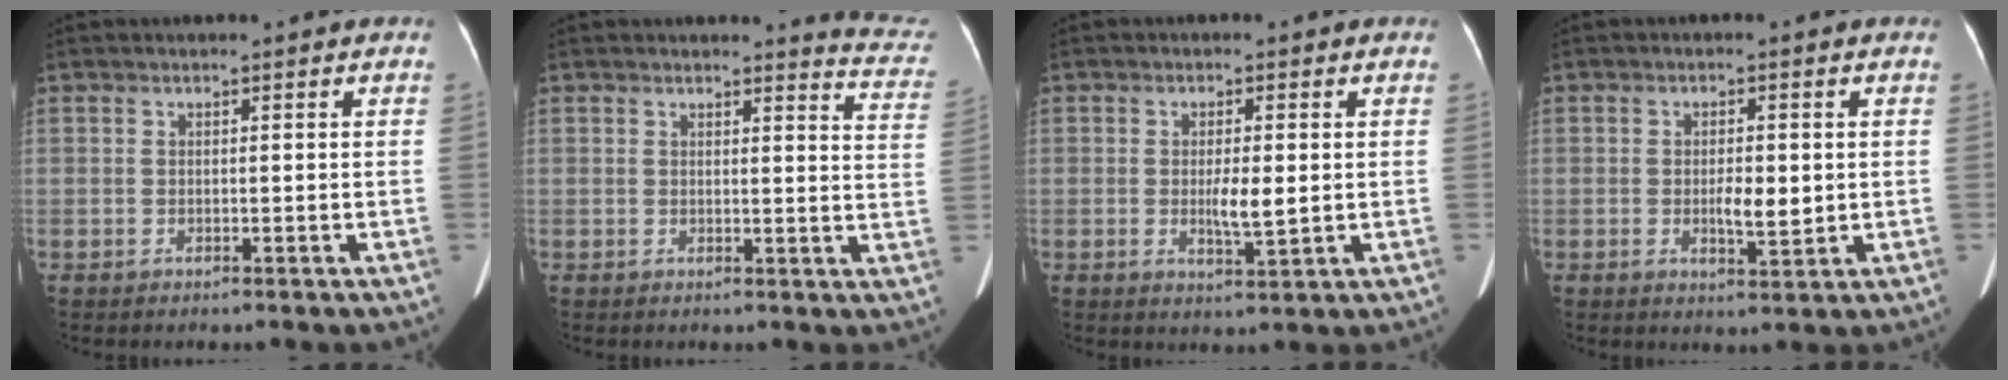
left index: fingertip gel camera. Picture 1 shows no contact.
{"total": 7.8, "force": [7.7, 0.9, 0.4], "torque": [0.019, -0.068, 0.049]}
{"total": 4.1, "force": [-0.2, 0.9, 4.0], "torque": [-0.073, -0.006, 0.001]}
{"total": 3.9, "force": [-0.2, 1.4, 3.7], "torque": [-0.065, -0.005, 0.001]}